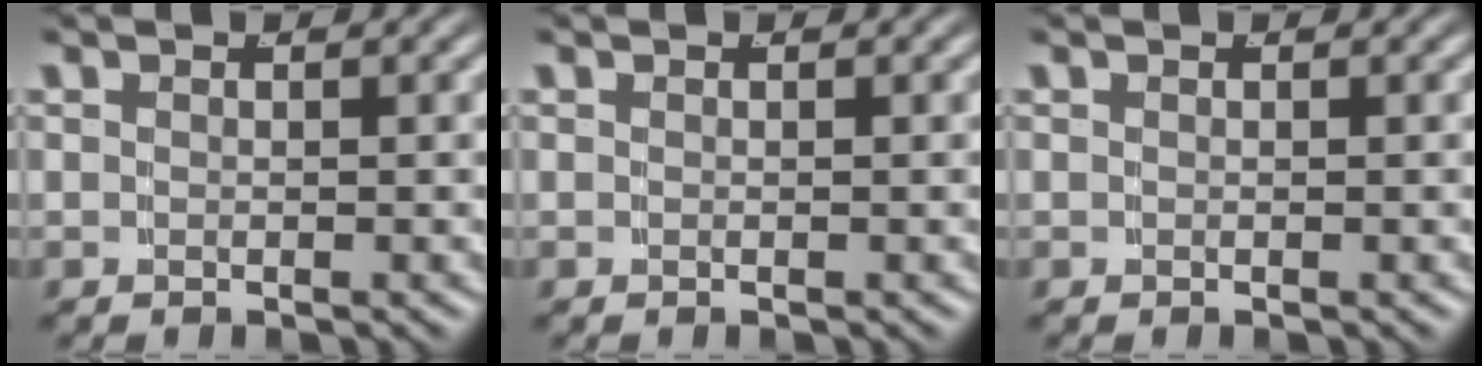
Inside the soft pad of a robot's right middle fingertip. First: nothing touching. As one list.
[{"total": 0.0}, {"total": 0.0}]